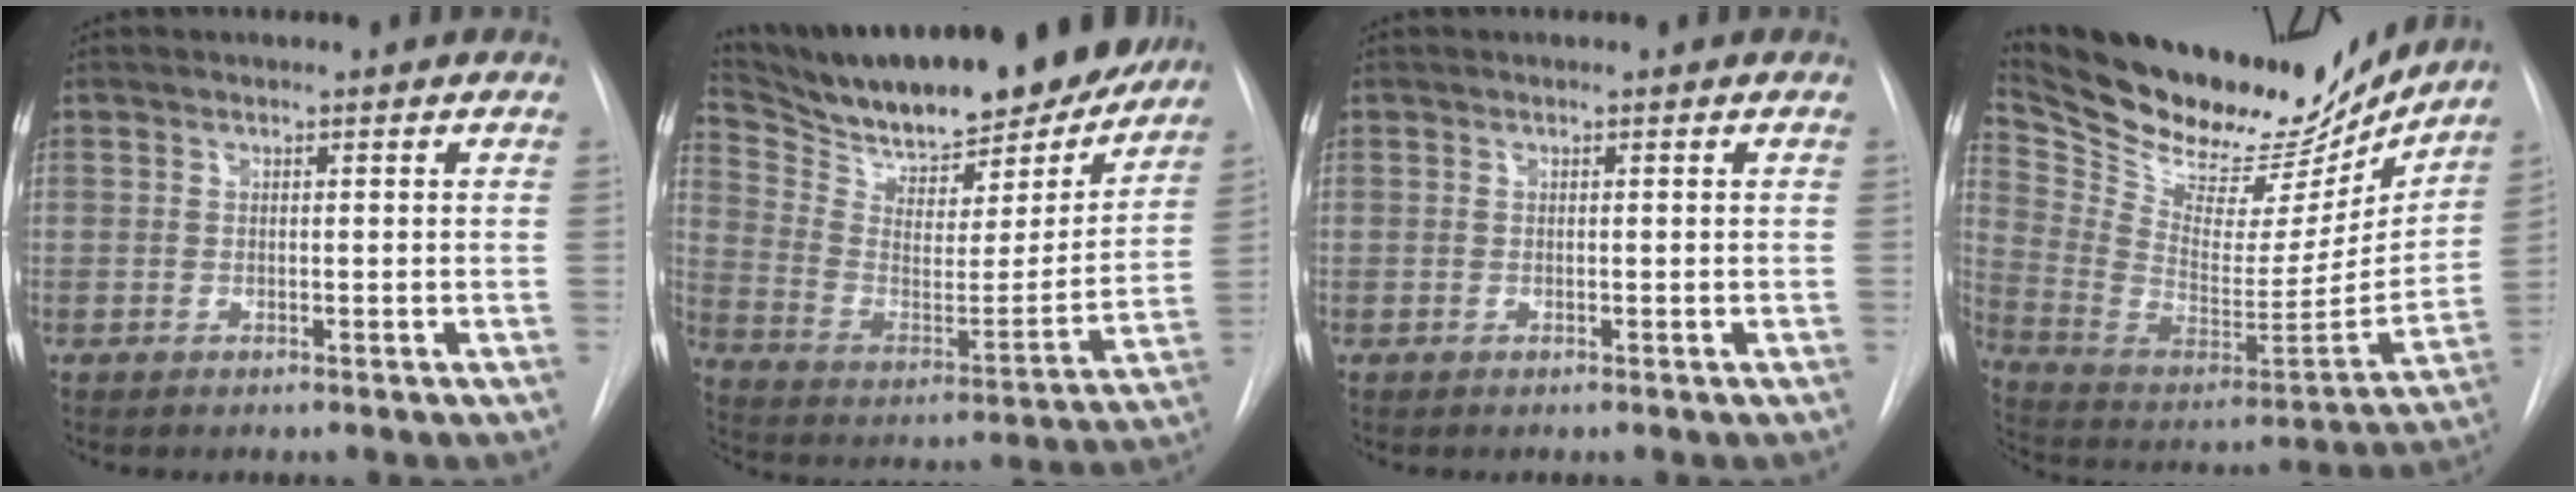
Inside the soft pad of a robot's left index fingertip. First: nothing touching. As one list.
[{"total": 27.7, "force": [24.0, 6.9, 11.9], "torque": [-0.215, -0.023, 0.351]}, {"total": 0.0}, {"total": 27.3, "force": [23.8, 8.7, 10.1], "torque": [-0.192, -0.040, 0.361]}]